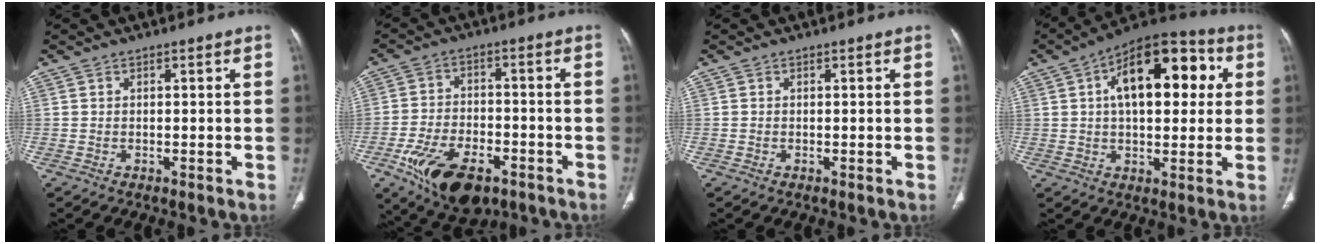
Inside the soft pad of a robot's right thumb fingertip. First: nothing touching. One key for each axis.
{"total": 14.6, "fx": -7.5, "fy": 7.7, "fz": 9.9, "tx": -0.167, "ty": 0.020, "tz": -0.117}
{"total": 0.0}
{"total": 18.9, "fx": 4.4, "fy": 9.9, "fz": 15.5, "tx": -0.193, "ty": 0.023, "tz": 0.058}